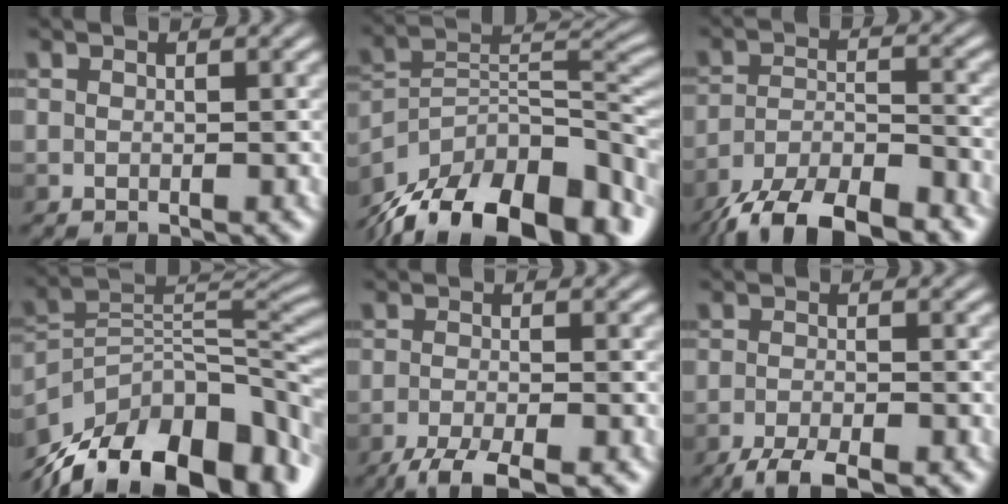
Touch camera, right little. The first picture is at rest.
{"total": 16.8, "force": [-13.5, 6.3, 7.8], "torque": [-0.173, 0.008, -0.221]}
{"total": 8.1, "force": [-7.1, 1.6, 3.5], "torque": [-0.066, -0.004, -0.135]}
{"total": 15.2, "force": [-11.7, 6.3, 7.3], "torque": [-0.143, 0.018, -0.205]}
{"total": 5.0, "force": [-3.8, 0.9, 3.1], "torque": [-0.067, -0.006, -0.073]}
{"total": 4.4, "force": [-3.4, 0.8, 2.6], "torque": [-0.058, -0.002, -0.067]}